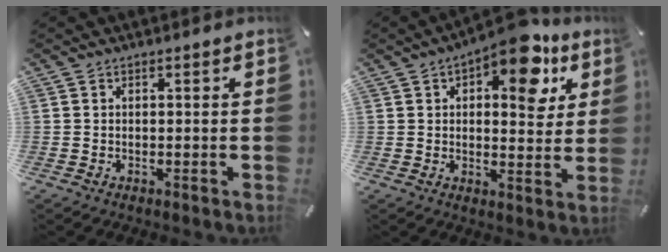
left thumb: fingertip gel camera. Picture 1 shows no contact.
{"total": 12.6, "force": [7.3, 6.0, 8.3], "torque": [-0.095, -0.050, 0.120]}